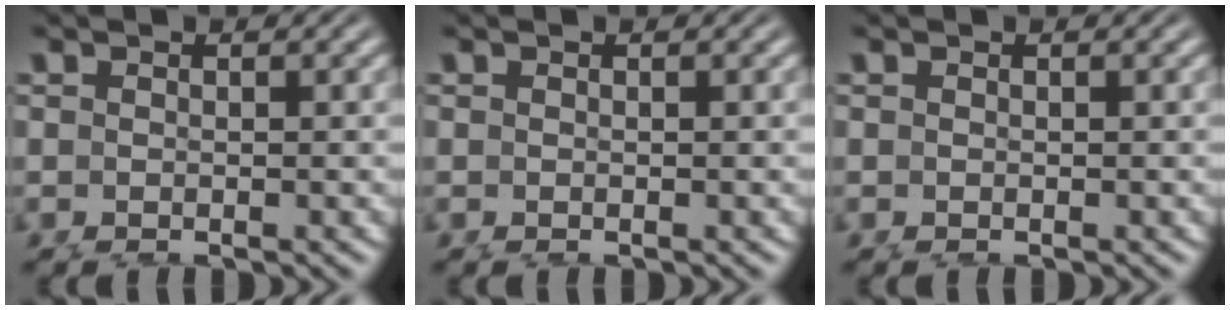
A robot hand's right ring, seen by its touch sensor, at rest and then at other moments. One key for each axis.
{"total": 0.0}
{"total": 0.0}